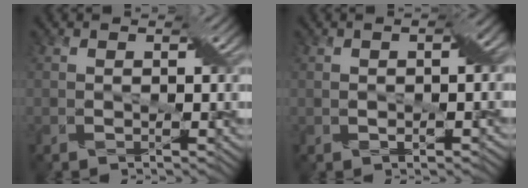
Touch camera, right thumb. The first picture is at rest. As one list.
[{"total": 2.7, "force": [-0.3, 1.2, 2.4], "torque": [-0.043, 0.001, -0.003]}]